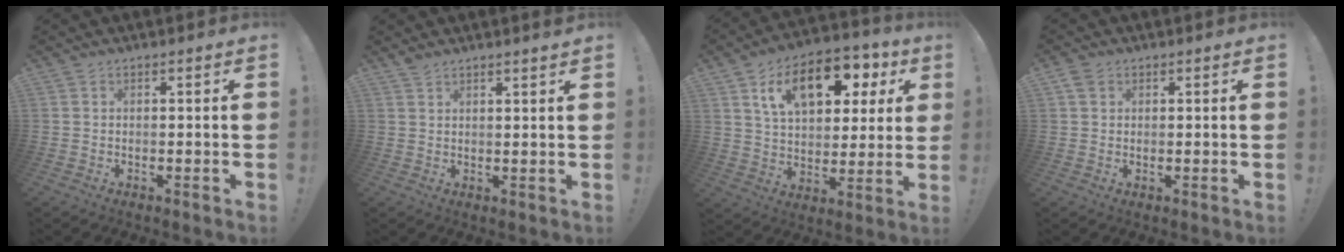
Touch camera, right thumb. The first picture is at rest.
{"total": 2.3, "force": [2.1, -0.3, 1.0], "torque": [-0.018, -0.015, 0.036]}
{"total": 17.9, "force": [8.1, 10.1, 12.3], "torque": [-0.199, -0.026, 0.139]}
{"total": 2.2, "force": [1.2, 1.7, 0.6], "torque": [-0.015, -0.002, 0.024]}